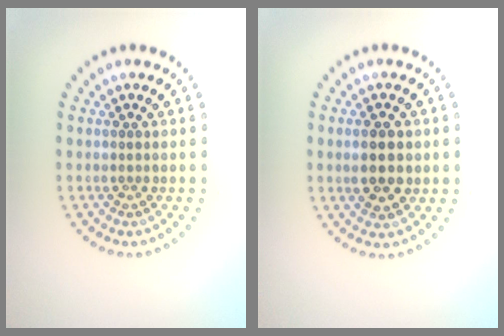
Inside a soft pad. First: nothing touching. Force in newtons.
{"total": 2.9, "press": 2.9, "slide": 0.1}